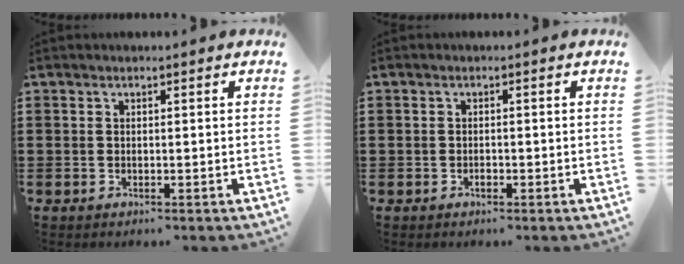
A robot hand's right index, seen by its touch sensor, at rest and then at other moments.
{"total": 0.8, "force": [-0.5, 0.5, 0.4], "torque": [-0.009, -0.001, -0.008]}